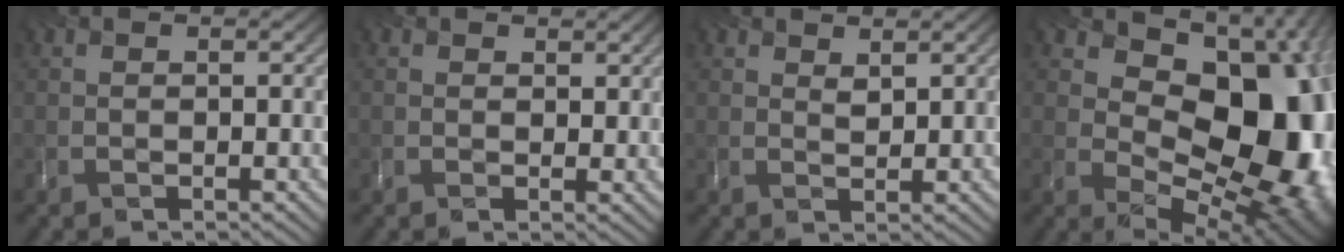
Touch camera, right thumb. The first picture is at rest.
{"total": 1.2, "force": [1.0, 0.6, 0.1], "torque": [-0.008, -0.008, 0.024]}
{"total": 1.4, "force": [1.3, 0.2, 0.0], "torque": [-0.006, -0.006, 0.032]}
{"total": 15.7, "force": [2.4, 10.7, 11.1], "torque": [-0.113, -0.023, 0.062]}